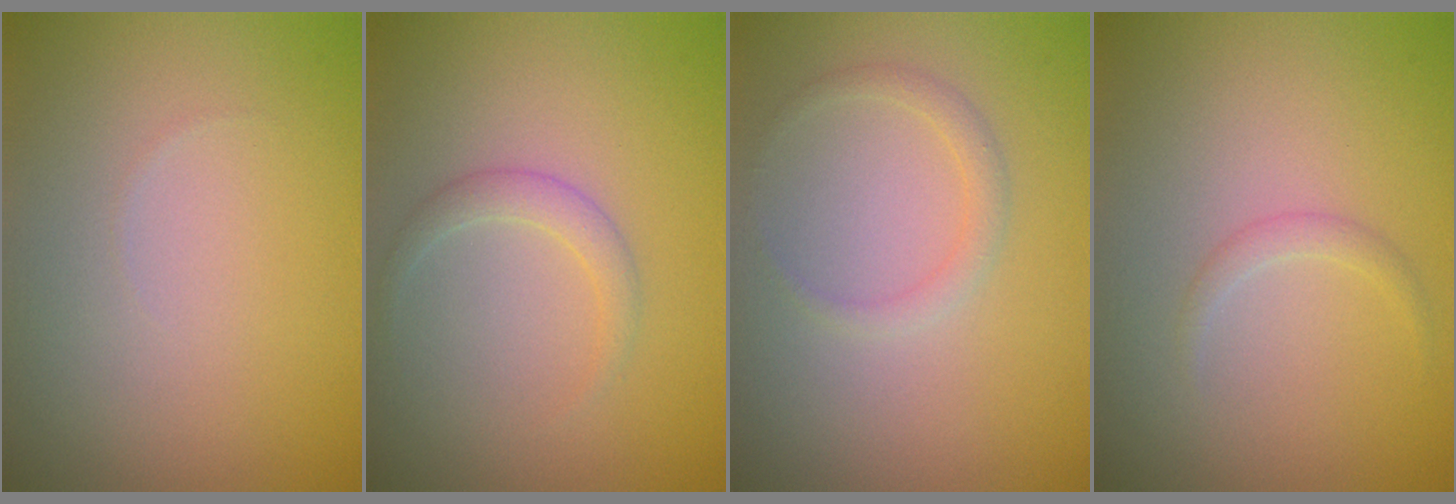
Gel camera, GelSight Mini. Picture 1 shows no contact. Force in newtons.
{"total": 1.5, "press": 1.5, "slide": 0.0}
{"total": 1.3, "press": 1.3, "slide": 0.1}
{"total": 0.9, "press": 0.9, "slide": 0.0}